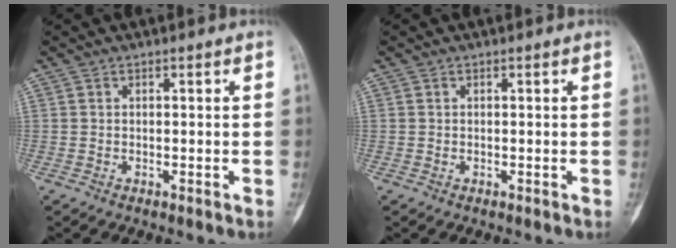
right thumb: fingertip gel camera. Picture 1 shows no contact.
{"total": 0.0}